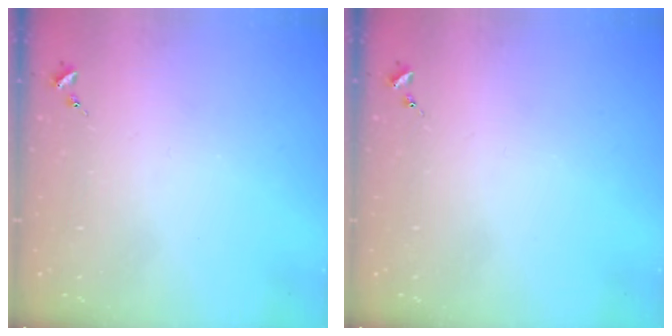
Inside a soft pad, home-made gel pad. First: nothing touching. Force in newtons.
{"total": 0.0}